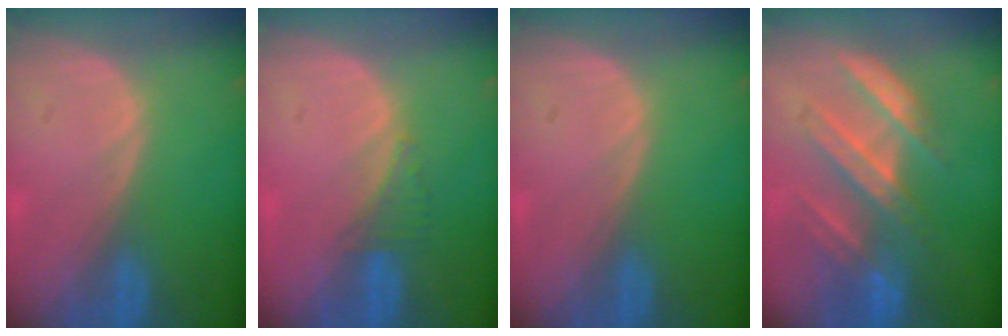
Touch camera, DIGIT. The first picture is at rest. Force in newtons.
{"total": 1.9, "press": 1.8, "slide": 0.7}
{"total": 0.0}
{"total": 7.4, "press": 7.3, "slide": 1.1}